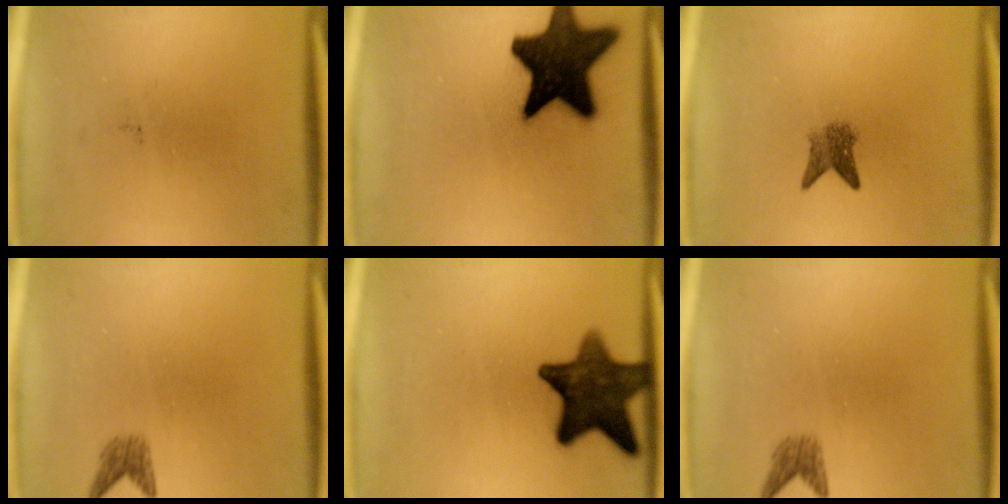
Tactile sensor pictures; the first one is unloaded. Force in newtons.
{"total": 18.5}
{"total": 2.8}
{"total": 1.8}
{"total": 12.7}
{"total": 1.8}